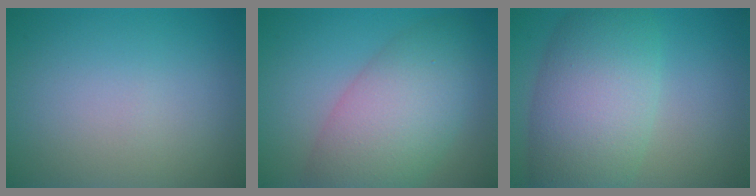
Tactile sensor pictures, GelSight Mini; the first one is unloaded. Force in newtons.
{"total": 8.0, "press": 8.0, "slide": 0.5}
{"total": 8.8, "press": 8.8, "slide": 0.5}